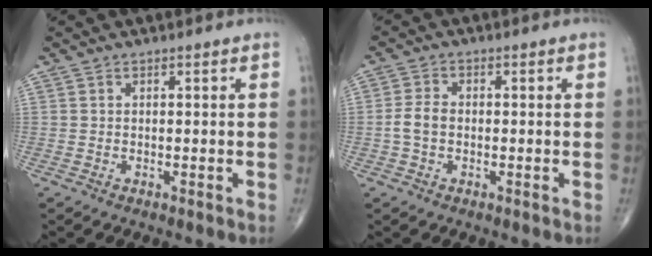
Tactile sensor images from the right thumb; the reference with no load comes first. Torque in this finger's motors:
{"motor_torque": [0.81, 0.79, 0.41, -0.15, 0.05]}